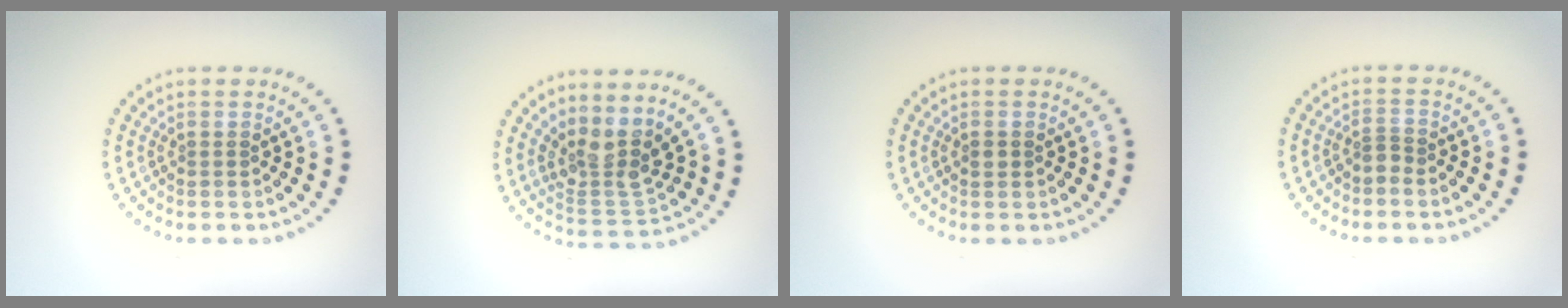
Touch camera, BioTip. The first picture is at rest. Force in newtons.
{"total": 3.5, "press": 2.8, "slide": 2.1}
{"total": 0.9, "press": 0.9, "slide": 0.0}
{"total": 0.9, "press": 0.6, "slide": 0.6}